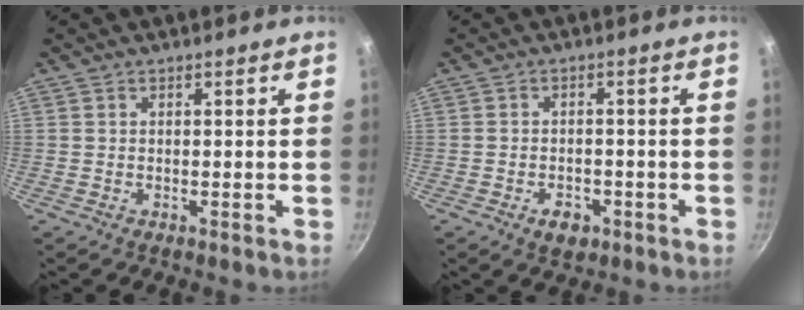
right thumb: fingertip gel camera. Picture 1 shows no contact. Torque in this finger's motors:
{"motor_torque": [-0.16, 0.09, 0.05, 0.07, 0.00]}